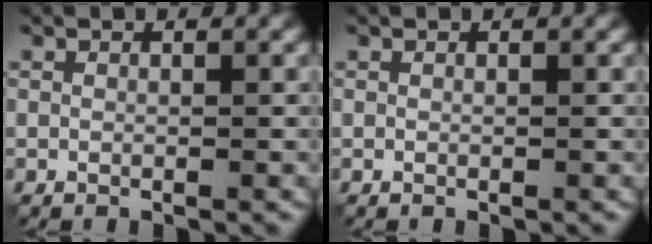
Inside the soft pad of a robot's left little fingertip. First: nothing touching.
{"total": 0.0}